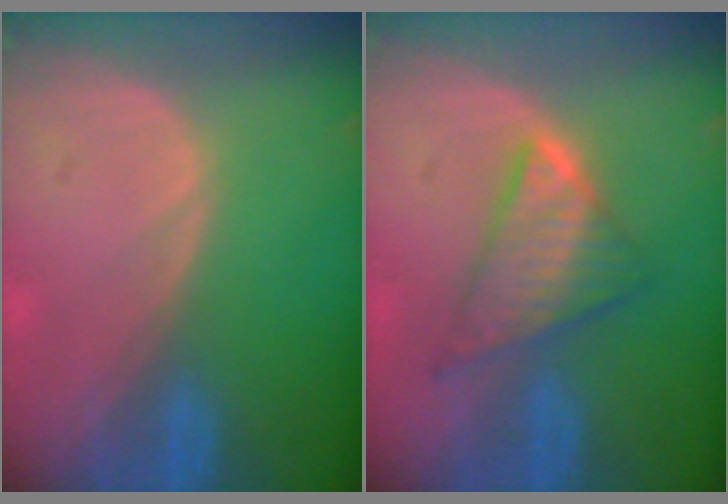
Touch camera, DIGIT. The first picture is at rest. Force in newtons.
{"total": 6.5, "press": 6.5, "slide": 0.2}